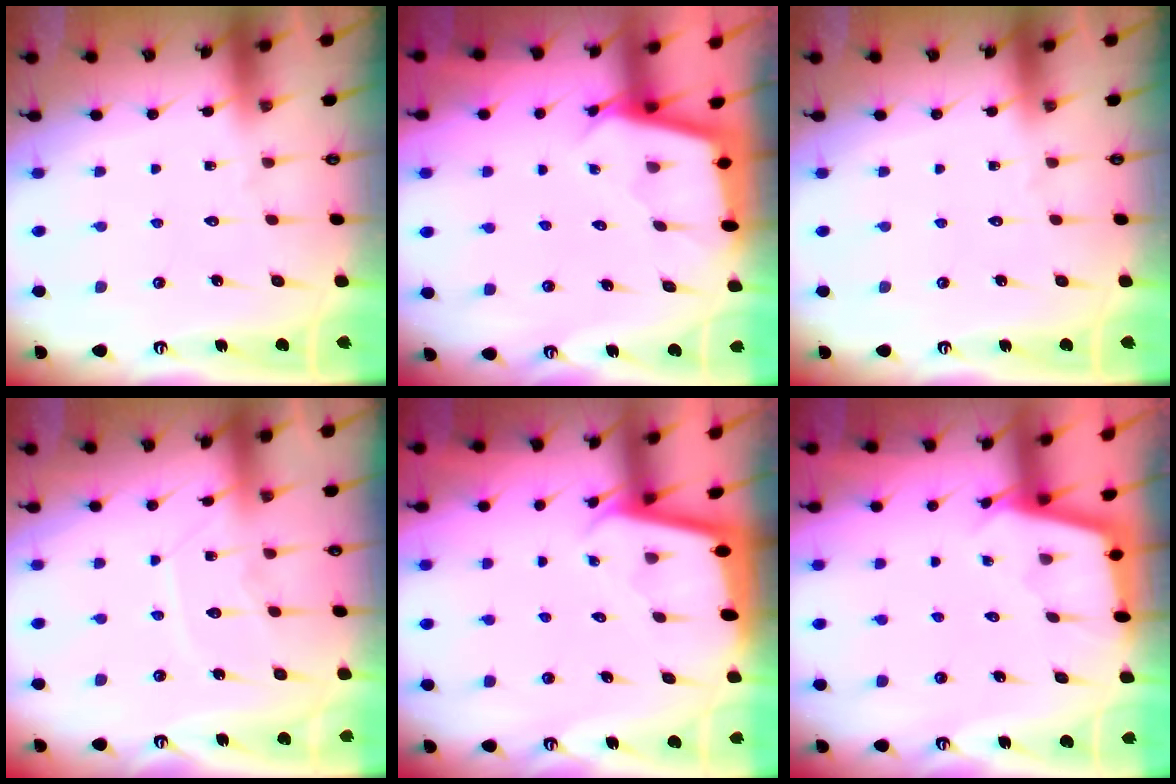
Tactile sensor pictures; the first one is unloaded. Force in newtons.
{"total": 2.4, "press": 2.4, "slide": 0.2}
{"total": 0.0}
{"total": 8.2, "press": 8.2, "slide": 0.7}
{"total": 1.7, "press": 1.7, "slide": 0.0}
{"total": 2.3, "press": 2.3, "slide": 0.2}